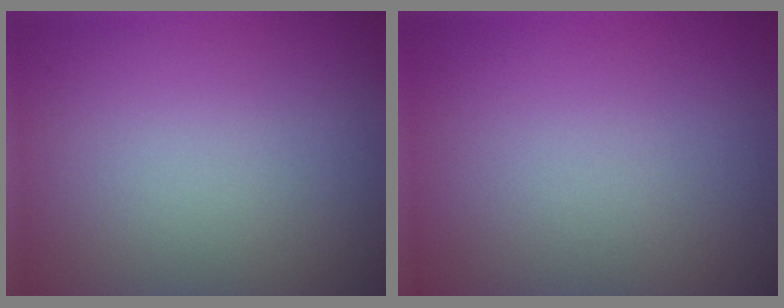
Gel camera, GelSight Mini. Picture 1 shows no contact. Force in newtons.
{"total": 0.0}